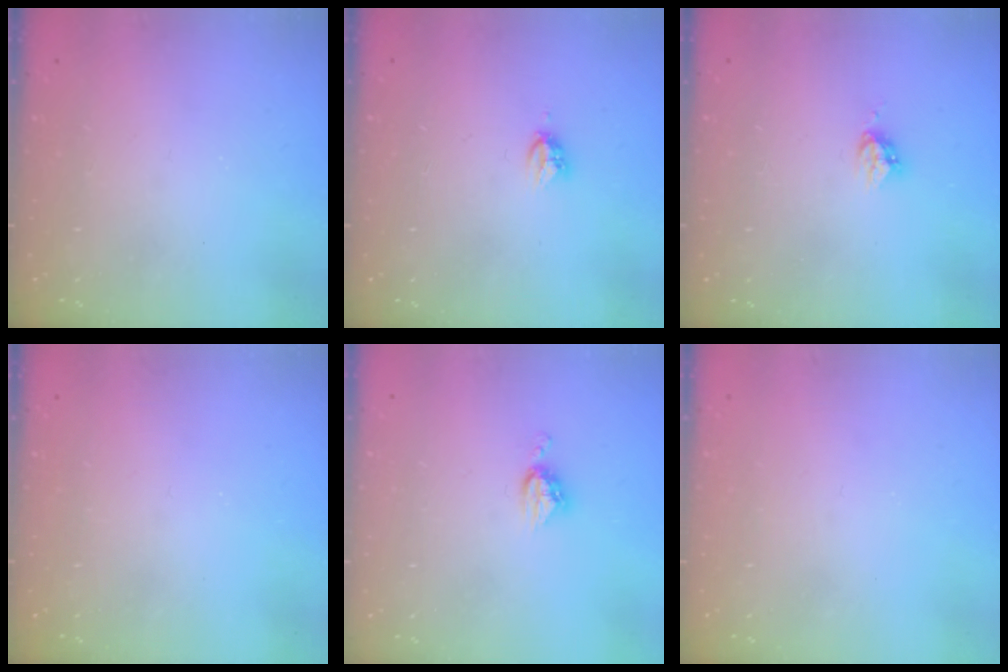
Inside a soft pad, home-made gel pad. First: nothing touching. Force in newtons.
{"total": 3.9, "press": 3.9, "slide": 0.4}
{"total": 3.9, "press": 3.9, "slide": 0.1}
{"total": 0.0}
{"total": 5.4, "press": 5.4, "slide": 0.1}
{"total": 0.7, "press": 0.7, "slide": 0.1}